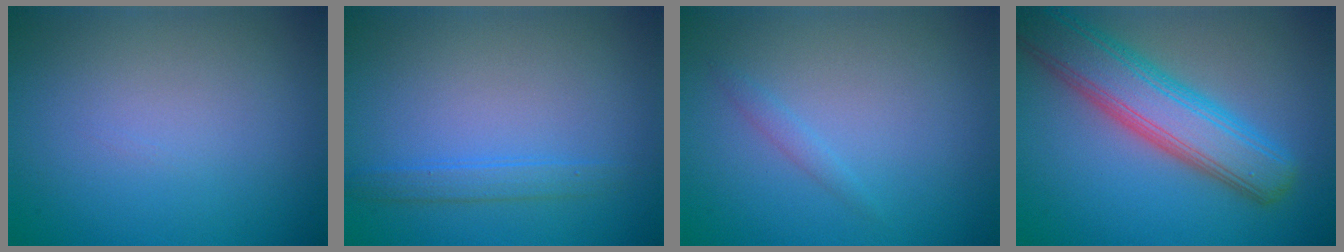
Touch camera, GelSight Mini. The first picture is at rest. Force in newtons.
{"total": 1.5, "press": 1.5, "slide": 0.1}
{"total": 0.9, "press": 0.9, "slide": 0.1}
{"total": 7.8, "press": 7.8, "slide": 0.4}